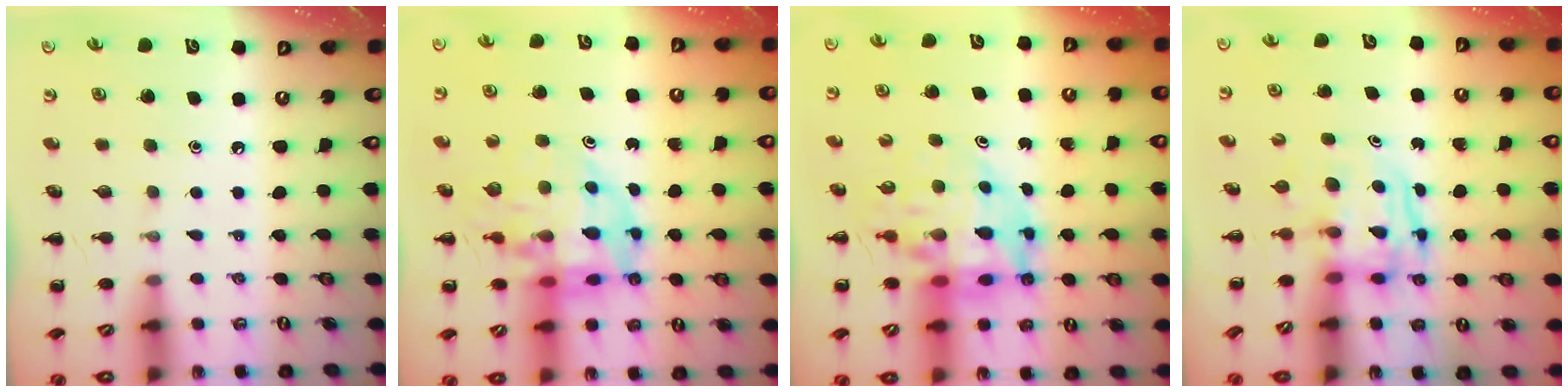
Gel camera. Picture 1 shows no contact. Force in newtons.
{"total": 11.9, "press": 11.4, "slide": 3.5}
{"total": 13.5, "press": 13.0, "slide": 3.8}
{"total": 3.8, "press": 3.8, "slide": 0.4}